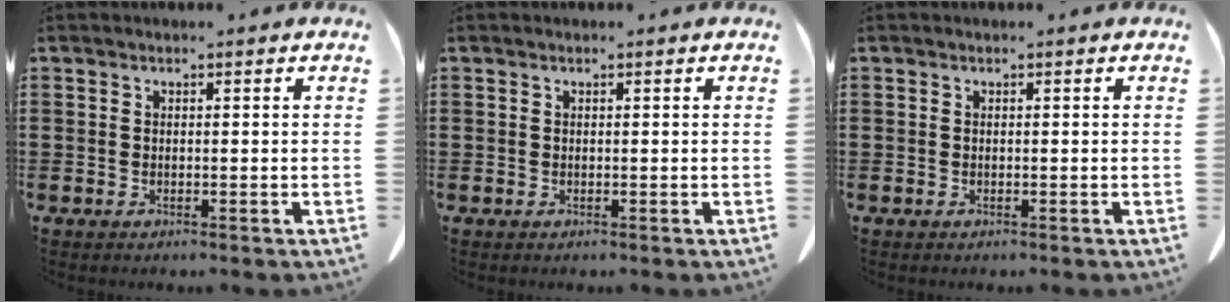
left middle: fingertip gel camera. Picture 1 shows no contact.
{"total": 0.0}
{"total": 0.0}